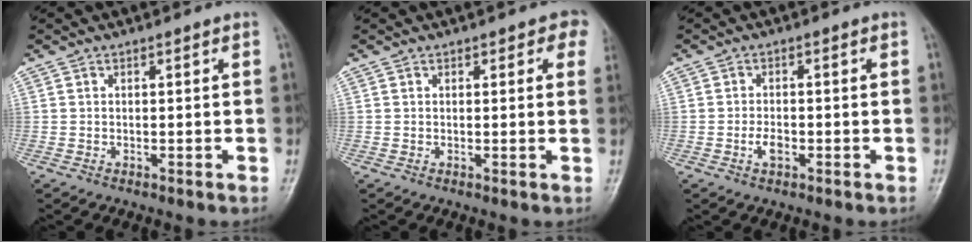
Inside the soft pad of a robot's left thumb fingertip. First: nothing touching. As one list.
[{"total": 3.3, "force": [1.8, 2.1, 1.8], "torque": [0.023, -0.003, 0.013]}, {"total": 2.5, "force": [-1.1, 1.4, 1.8], "torque": [-0.025, 0.003, -0.021]}]